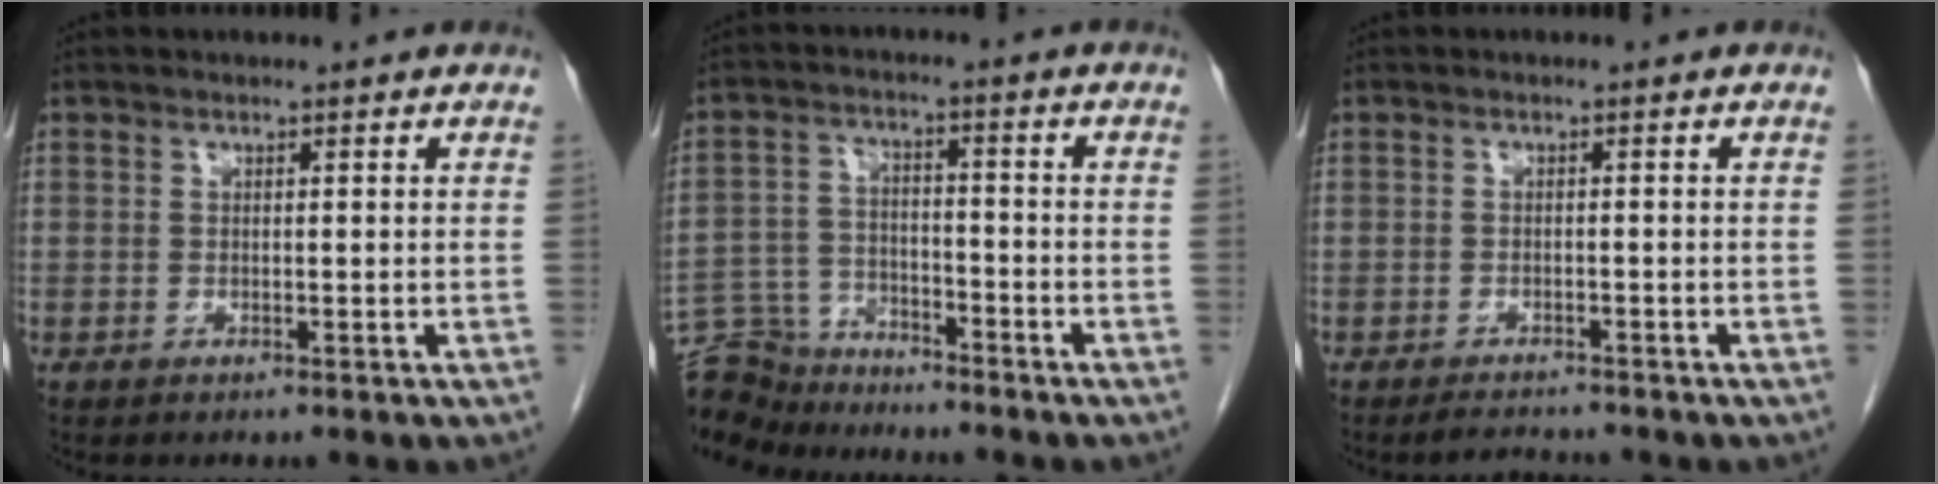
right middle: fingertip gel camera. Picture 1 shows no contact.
{"total": 9.9, "force": [-9.5, 2.7, 0.5], "torque": [-0.016, 0.011, -0.174]}
{"total": 2.3, "force": [-2.2, 0.3, 0.5], "torque": [-0.015, -0.011, -0.034]}